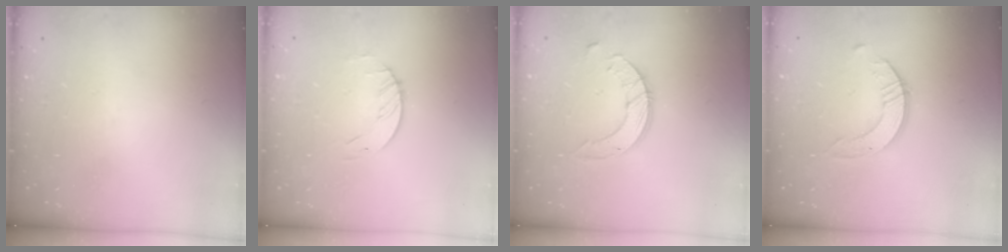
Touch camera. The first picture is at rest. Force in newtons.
{"total": 1.7, "press": 1.7, "slide": 0.2}
{"total": 9.7, "press": 9.6, "slide": 0.8}
{"total": 2.5, "press": 2.5, "slide": 0.3}